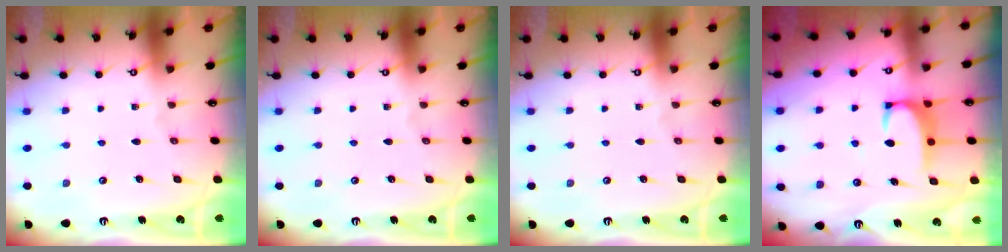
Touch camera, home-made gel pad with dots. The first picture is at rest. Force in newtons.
{"total": 0.0}
{"total": 0.0}
{"total": 2.6, "press": 2.6, "slide": 0.5}